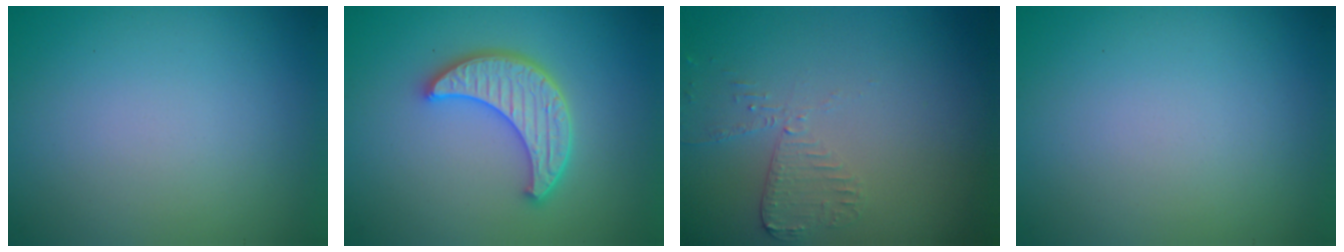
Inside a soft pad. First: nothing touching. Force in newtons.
{"total": 4.8, "press": 4.0, "slide": 2.7}
{"total": 1.9, "press": 1.9, "slide": 0.4}
{"total": 0.0}